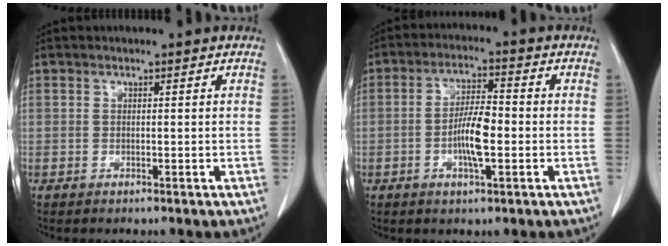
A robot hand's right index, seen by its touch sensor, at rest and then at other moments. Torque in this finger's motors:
{"motor_torque": [0.26, 0.04, 0.19, 0.08]}